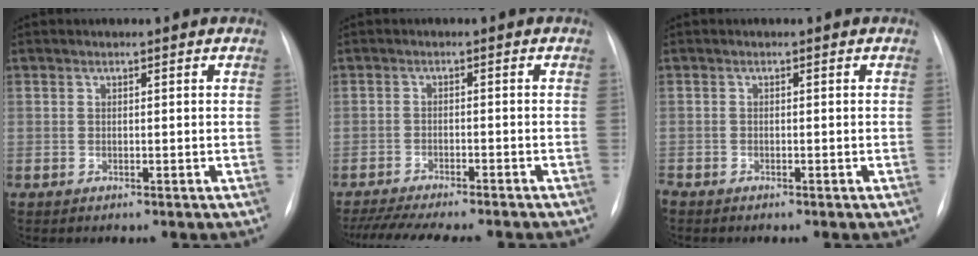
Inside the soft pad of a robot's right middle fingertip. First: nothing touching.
{"total": 15.2, "force": [-13.3, 2.7, 6.9], "torque": [-0.129, -0.017, -0.183]}
{"total": 1.0, "force": [-0.9, 0.3, 0.3], "torque": [-0.003, -0.001, -0.014]}